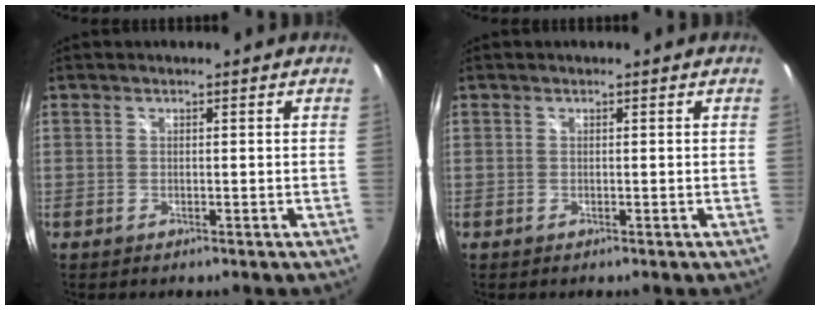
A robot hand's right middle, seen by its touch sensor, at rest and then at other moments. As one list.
[{"total": 0.0}]